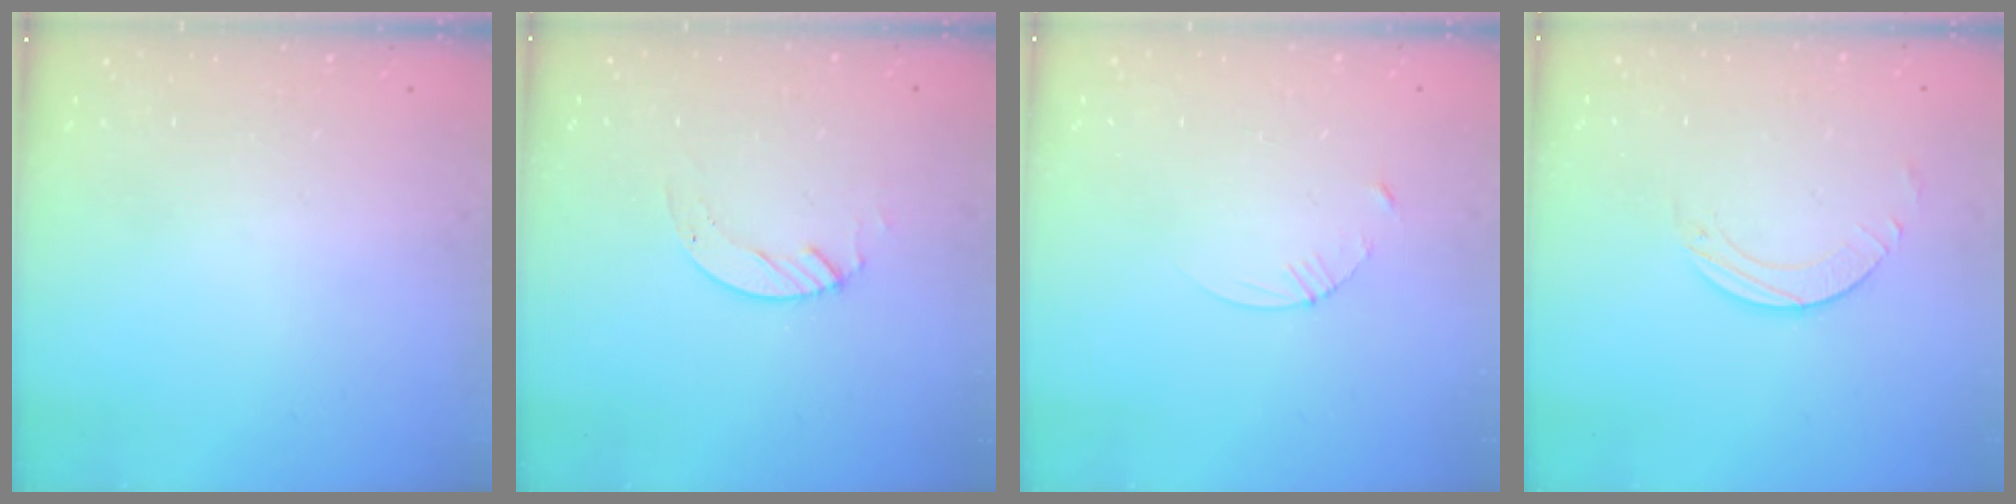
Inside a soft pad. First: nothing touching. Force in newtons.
{"total": 3.1, "press": 3.1, "slide": 0.3}
{"total": 3.4, "press": 3.3, "slide": 0.3}
{"total": 1.9, "press": 1.9, "slide": 0.1}